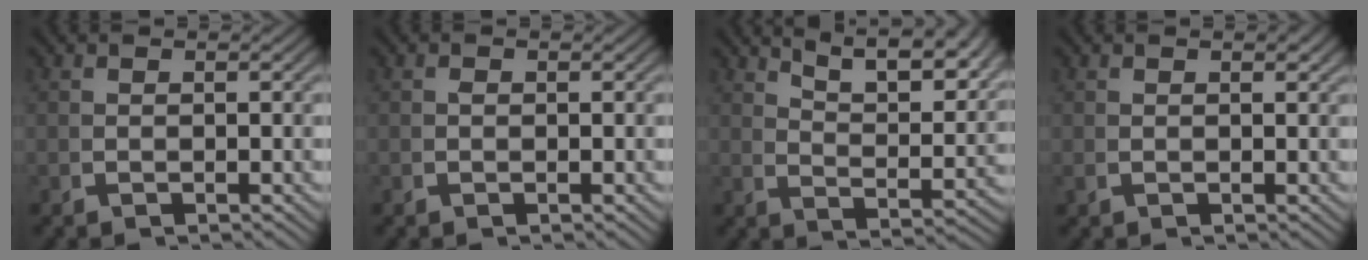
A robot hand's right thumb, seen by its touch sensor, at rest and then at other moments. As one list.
[{"total": 0.0}, {"total": 8.8, "force": [6.6, 2.5, 5.3], "torque": [-0.065, 0.019, 0.100]}, {"total": 0.7, "force": [0.5, 0.2, 0.4], "torque": [-0.006, 0.001, 0.009]}]